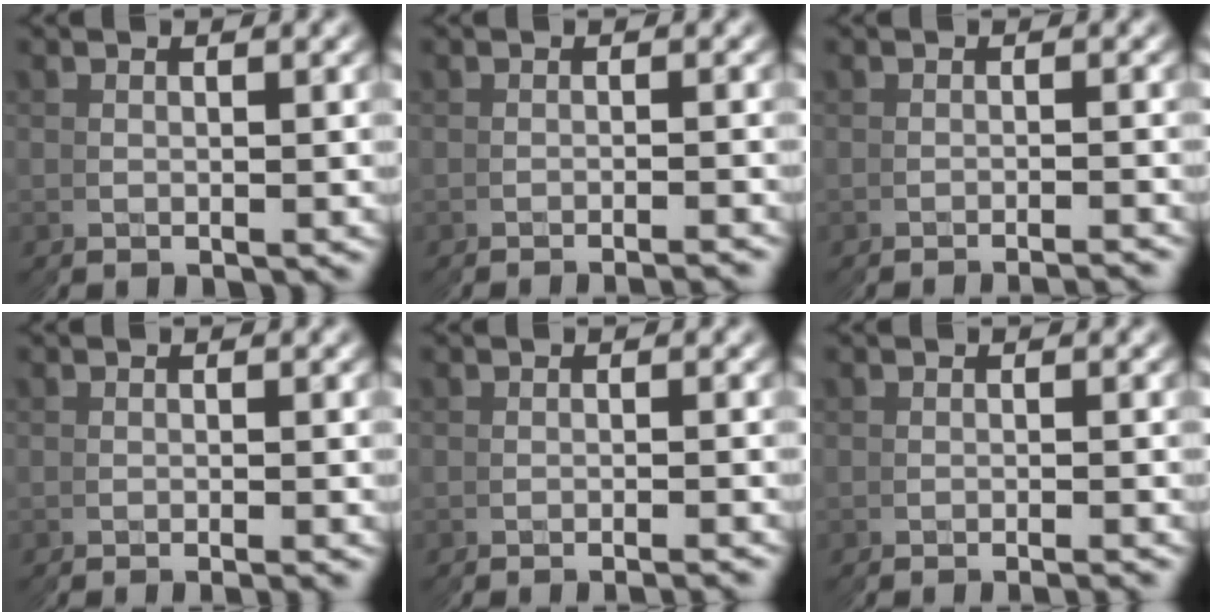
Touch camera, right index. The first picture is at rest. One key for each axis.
{"total": 2.5, "fx": -1.6, "fy": -1.5, "fz": -1.0, "tx": 0.009, "ty": 0.010, "tz": -0.031}
{"total": 2.7, "fx": -1.9, "fy": -1.6, "fz": -1.1, "tx": 0.010, "ty": 0.009, "tz": -0.035}
{"total": 1.3, "fx": -0.6, "fy": -1.1, "fz": -0.4, "tx": 0.003, "ty": 0.009, "tz": -0.014}
{"total": 2.1, "fx": -1.1, "fy": -1.5, "fz": -1.0, "tx": 0.008, "ty": 0.010, "tz": -0.023}
{"total": 1.8, "fx": -0.9, "fy": -1.3, "fz": -0.7, "tx": 0.005, "ty": 0.009, "tz": -0.020}